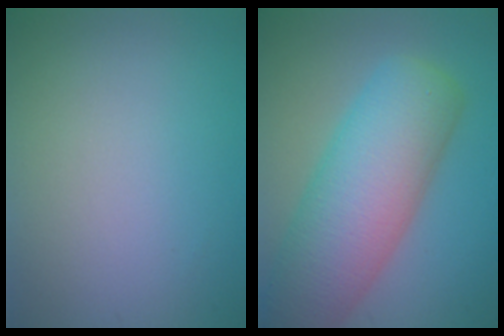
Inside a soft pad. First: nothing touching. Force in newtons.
{"total": 10.5, "press": 10.4, "slide": 0.6}